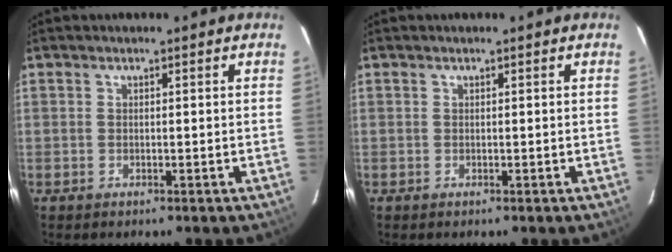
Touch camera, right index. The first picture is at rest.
{"total": 0.0}